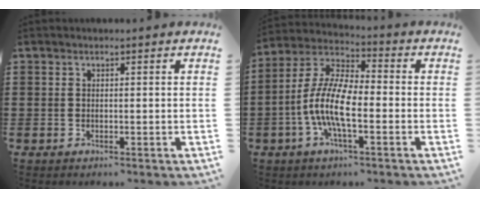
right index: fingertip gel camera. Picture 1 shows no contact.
{"total": 10.2, "force": [-3.0, 3.4, 9.2], "torque": [-0.216, -0.011, -0.064]}